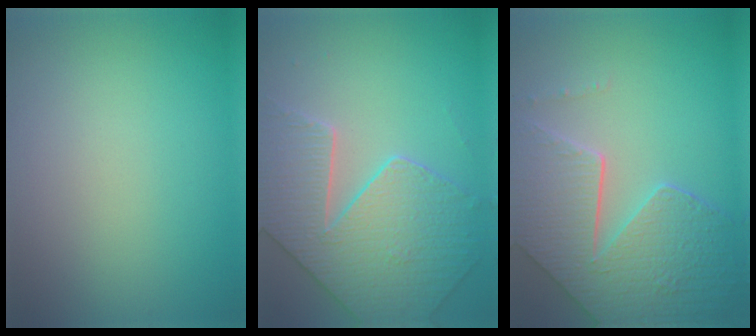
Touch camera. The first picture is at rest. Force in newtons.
{"total": 5.3, "press": 5.0, "slide": 1.8}
{"total": 8.4, "press": 6.1, "slide": 5.8}